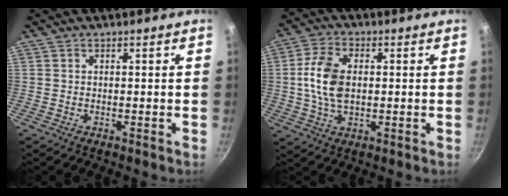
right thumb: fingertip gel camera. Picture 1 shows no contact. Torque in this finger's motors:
{"motor_torque": [1.39, 1.62, 0.67, -1.15, 0.09]}